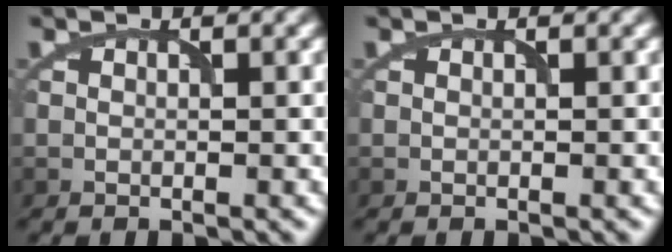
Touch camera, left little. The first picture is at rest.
{"total": 0.0}